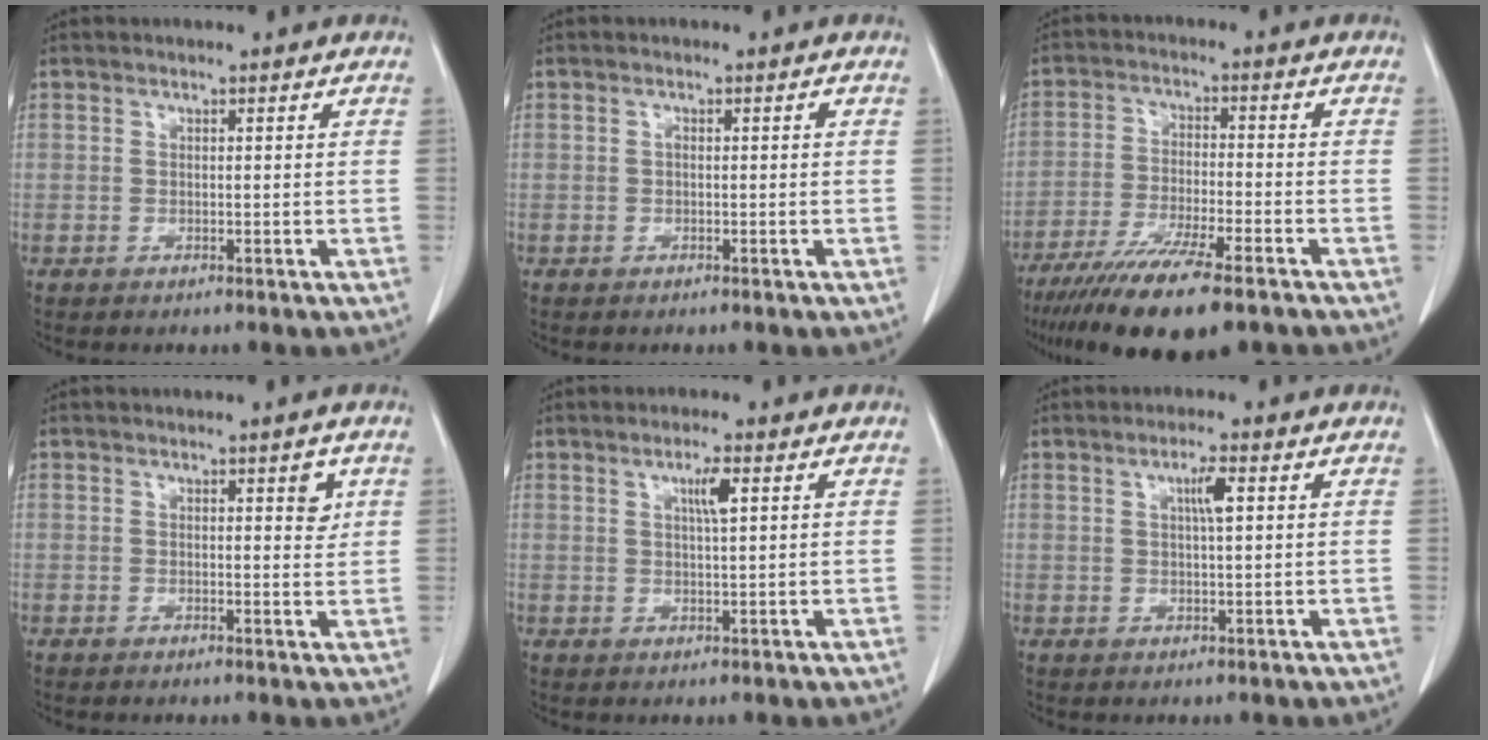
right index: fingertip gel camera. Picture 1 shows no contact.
{"total": 0.8, "force": [0.0, 0.3, 0.7], "torque": [-0.011, 0.002, 0.000]}
{"total": 14.6, "force": [-10.7, 1.8, 9.8], "torque": [-0.171, -0.039, -0.176]}
{"total": 2.5, "force": [1.1, 0.8, 2.1], "torque": [-0.026, -0.004, 0.014]}
{"total": 2.9, "force": [1.2, 0.1, 2.7], "torque": [-0.046, -0.001, 0.018]}
{"total": 2.9, "force": [0.9, 0.2, 2.8], "torque": [-0.047, 0.001, 0.015]}